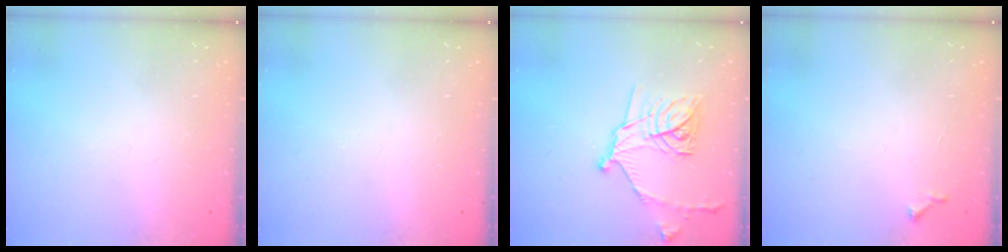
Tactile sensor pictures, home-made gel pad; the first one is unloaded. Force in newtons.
{"total": 0.0}
{"total": 16.7, "press": 16.6, "slide": 0.6}
{"total": 3.7, "press": 3.6, "slide": 0.5}